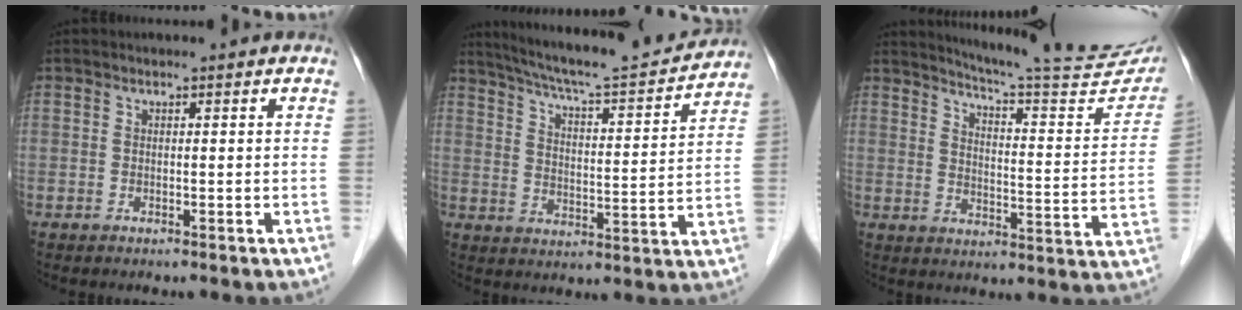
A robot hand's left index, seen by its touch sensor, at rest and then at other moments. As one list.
[{"total": 17.9, "force": [16.5, 0.8, 6.9], "torque": [-0.118, -0.008, 0.238]}, {"total": 20.8, "force": [19.1, 1.1, 8.0], "torque": [-0.112, -0.072, 0.234]}]